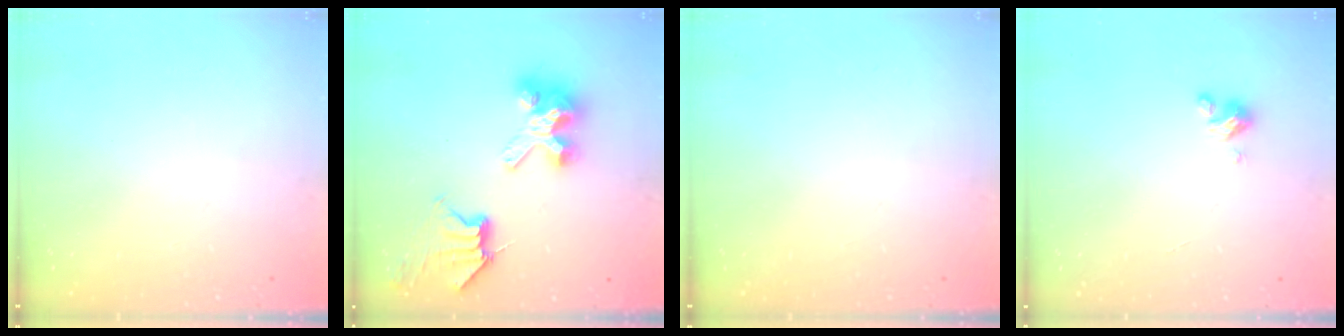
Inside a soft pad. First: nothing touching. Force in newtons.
{"total": 10.3, "press": 10.2, "slide": 1.1}
{"total": 0.0}
{"total": 3.7, "press": 3.7, "slide": 0.3}